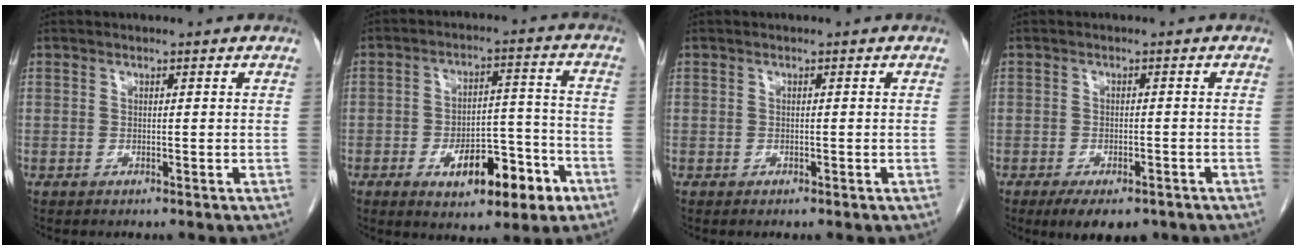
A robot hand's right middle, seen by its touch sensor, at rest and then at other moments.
{"total": 11.1, "force": [-5.3, 4.4, 8.8], "torque": [-0.127, 0.019, -0.073]}
{"total": 0.0}
{"total": 7.2, "force": [-5.1, 2.9, 4.1], "torque": [-0.056, -0.005, -0.073]}